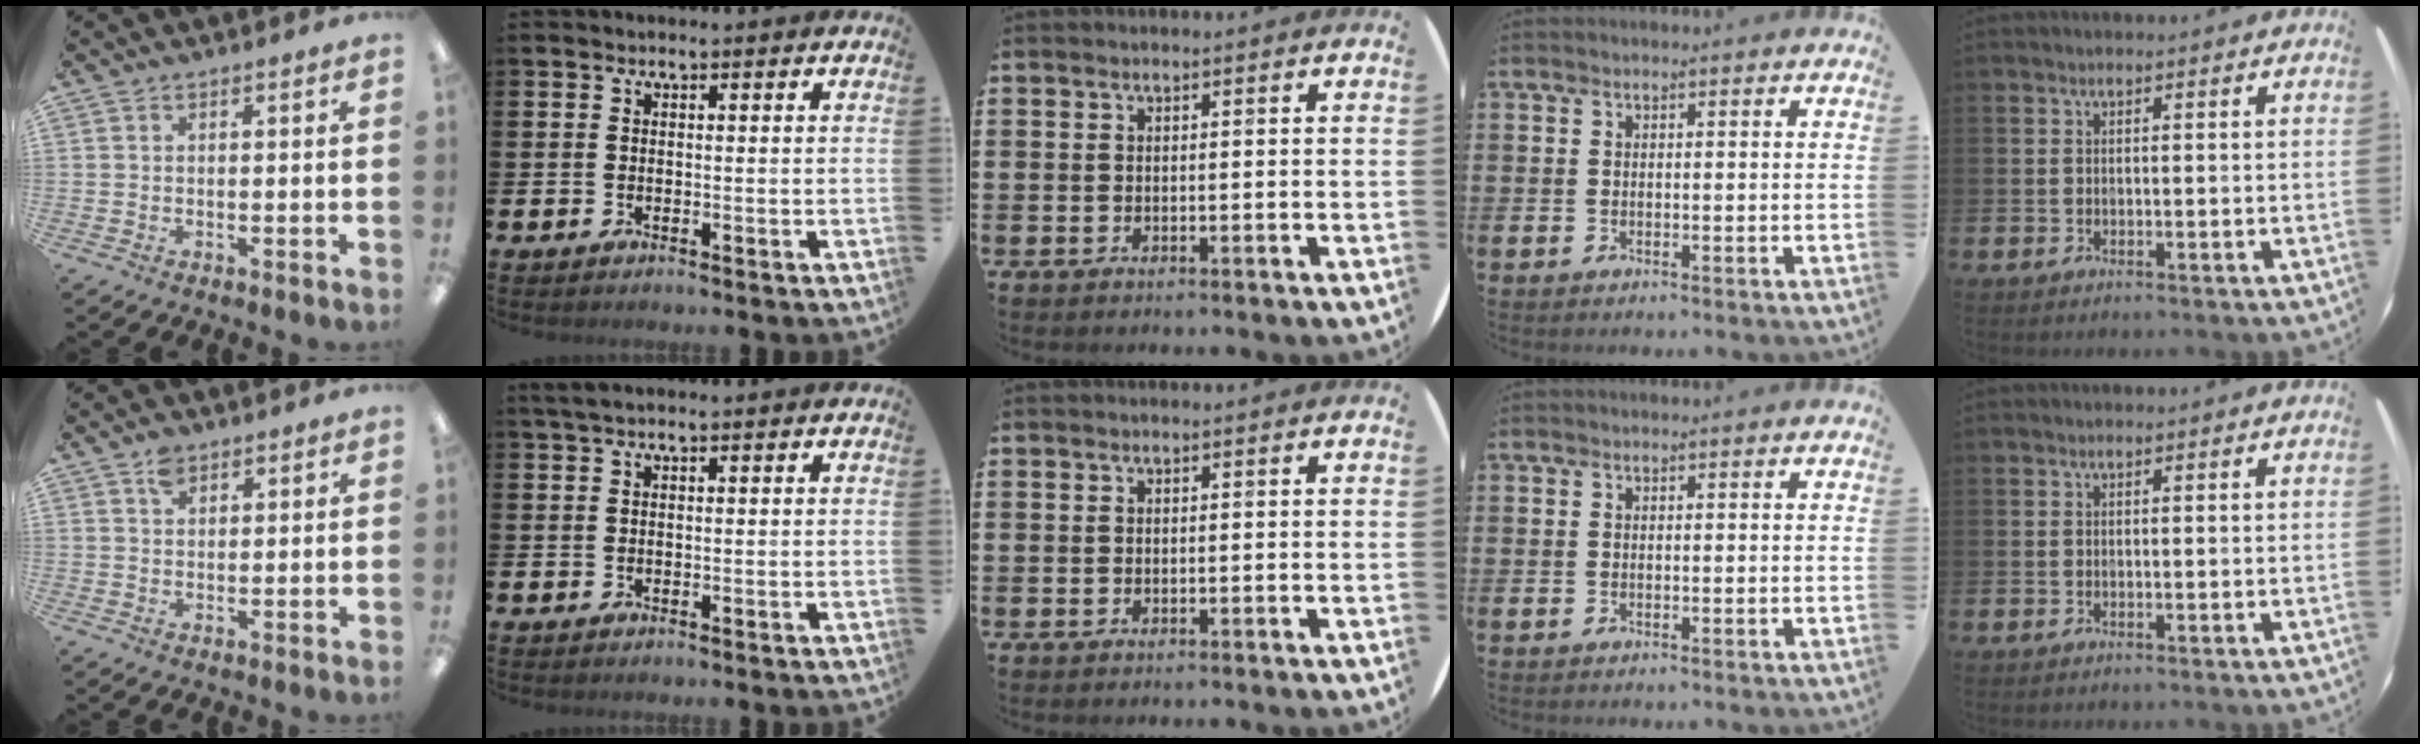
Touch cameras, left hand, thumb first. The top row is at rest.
{"thumb": {"total": 3.3, "force": [2.3, 2.0, 1.3], "torque": [-0.014, -0.009, 0.041]}, "index": {"total": 1.3, "force": [0.9, 0.1, 0.9], "torque": [-0.024, 0.007, 0.017]}}